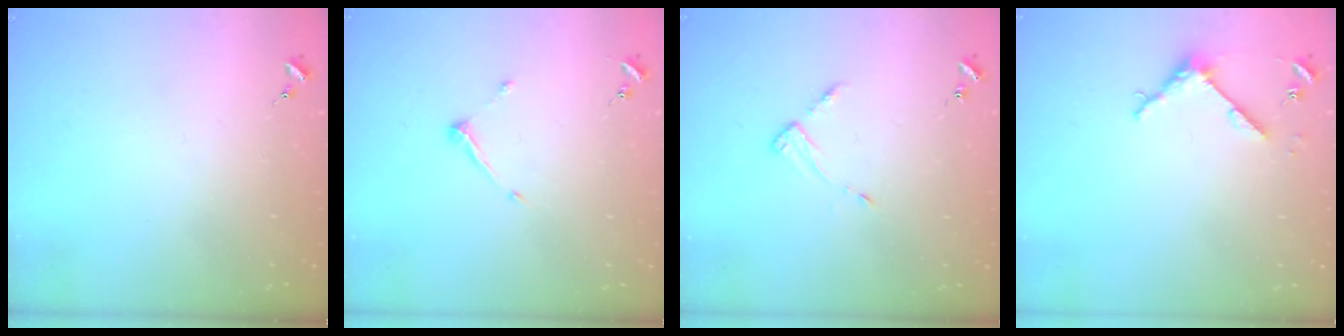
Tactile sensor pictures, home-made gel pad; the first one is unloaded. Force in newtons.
{"total": 6.7, "press": 6.7, "slide": 0.3}
{"total": 4.1, "press": 4.1, "slide": 0.4}
{"total": 4.5, "press": 4.5, "slide": 0.5}